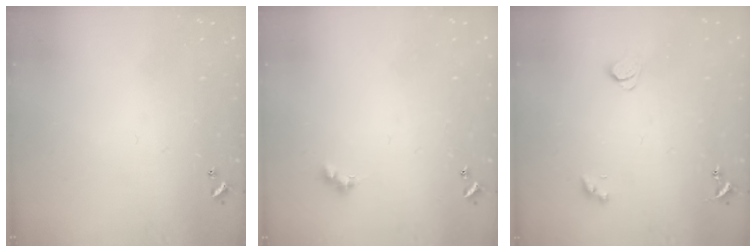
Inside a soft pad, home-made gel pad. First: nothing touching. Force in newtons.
{"total": 3.0, "press": 2.9, "slide": 0.5}
{"total": 2.1, "press": 2.1, "slide": 0.4}